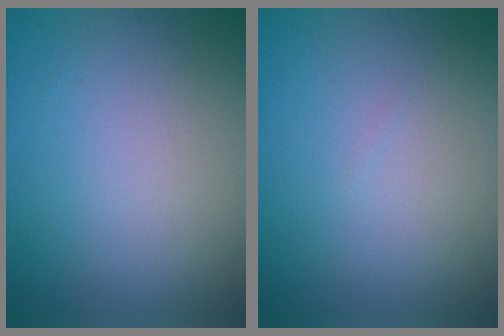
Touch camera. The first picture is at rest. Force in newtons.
{"total": 0.0}